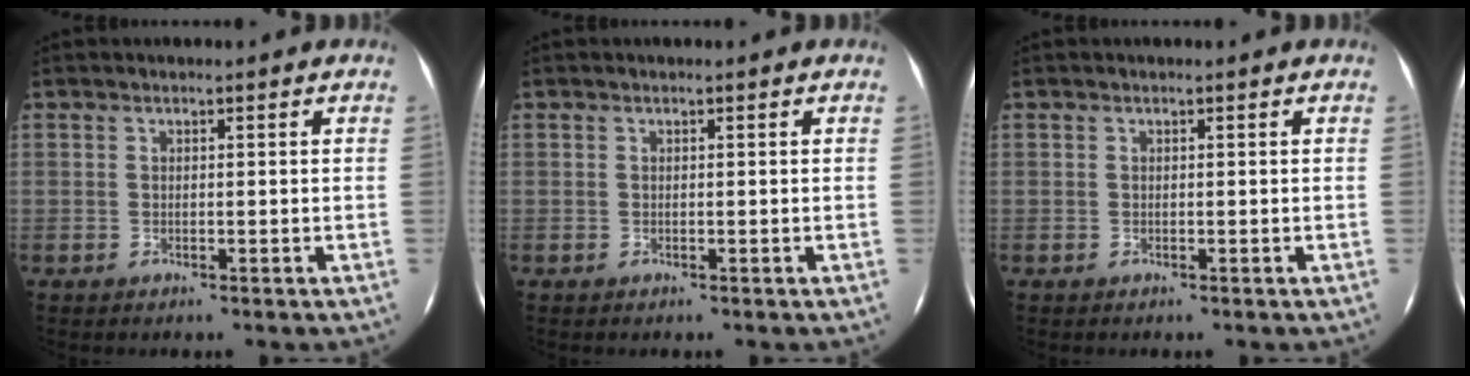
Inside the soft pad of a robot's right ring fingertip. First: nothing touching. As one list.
[{"total": 0.0}, {"total": 0.0}]